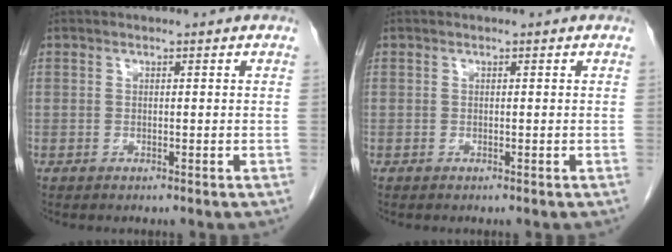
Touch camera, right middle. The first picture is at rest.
{"total": 0.0}